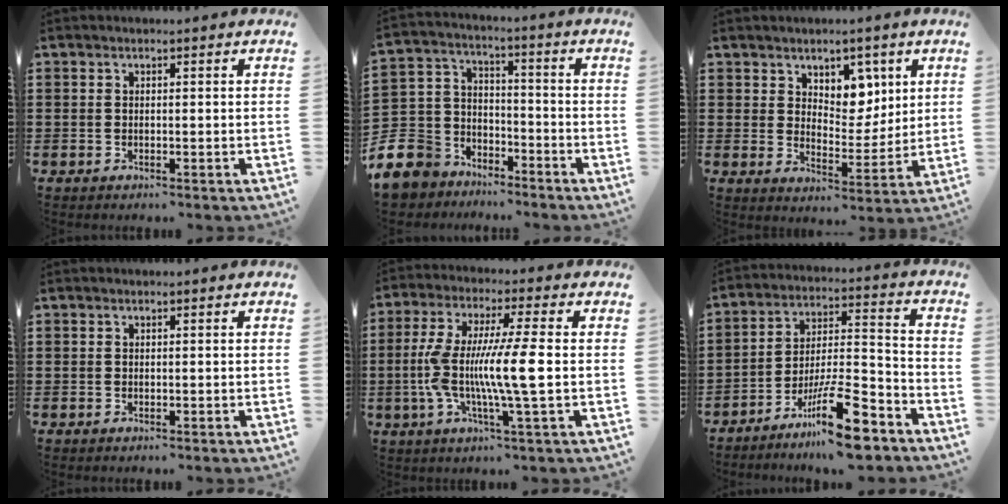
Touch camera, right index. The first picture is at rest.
{"total": 9.0, "force": [-6.5, 6.0, 1.5], "torque": [-0.087, 0.008, -0.132]}
{"total": 5.8, "force": [3.7, 4.1, 1.7], "torque": [-0.041, -0.006, 0.063]}
{"total": 0.0}
{"total": 11.1, "force": [-1.4, 0.8, 11.0], "torque": [-0.227, -0.014, -0.036]}
{"total": 13.8, "force": [-9.6, 3.0, 9.5], "torque": [-0.164, 0.036, -0.170]}